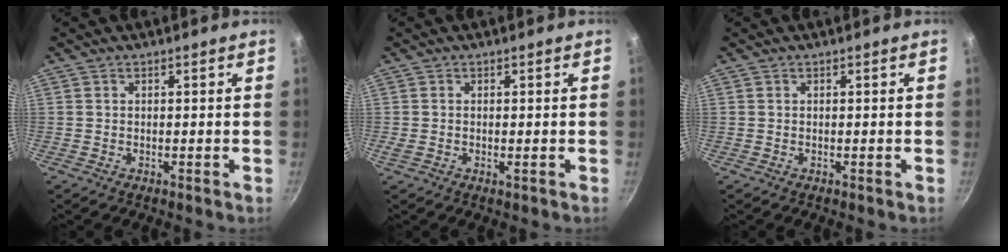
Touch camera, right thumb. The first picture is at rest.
{"total": 0.8, "force": [0.0, 0.1, 0.8], "torque": [-0.016, -0.002, -0.003]}
{"total": 0.0}